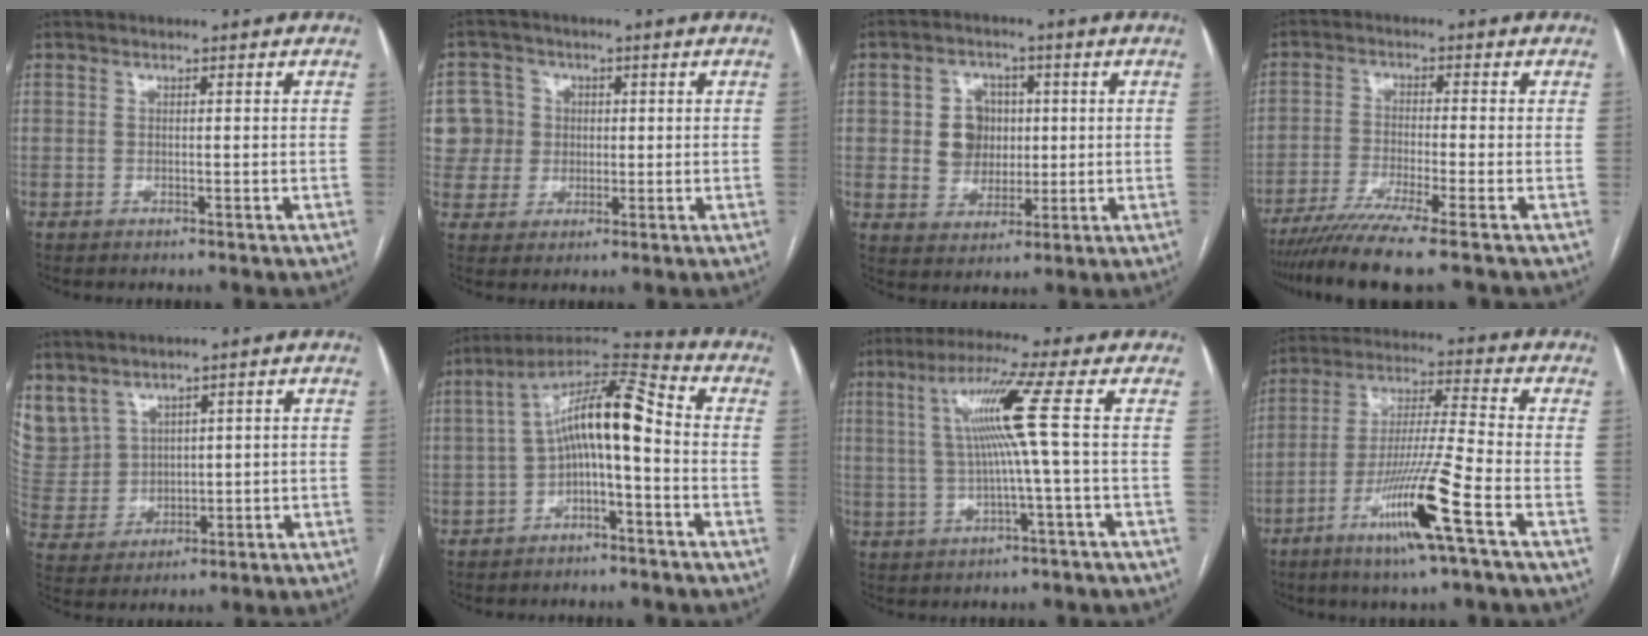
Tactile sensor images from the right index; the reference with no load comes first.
{"total": 7.1, "force": [1.1, 7.0, 0.4], "torque": [-0.008, 0.024, 0.024]}
{"total": 6.8, "force": [0.9, 5.9, 3.3], "torque": [-0.060, 0.015, 0.025]}
{"total": 9.0, "force": [-6.9, -1.3, 5.6], "torque": [-0.092, -0.026, -0.117]}
{"total": 10.8, "force": [6.3, 8.4, 2.7], "torque": [-0.102, 0.035, 0.162]}
{"total": 11.1, "force": [-1.0, 2.3, 10.9], "torque": [-0.191, 0.047, -0.018]}
{"total": 8.2, "force": [1.2, -2.0, 7.8], "torque": [-0.145, 0.014, 0.033]}
{"total": 13.2, "force": [-6.4, -1.0, 11.5], "torque": [-0.225, -0.018, -0.122]}